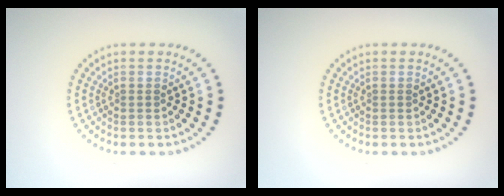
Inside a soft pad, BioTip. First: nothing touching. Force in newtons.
{"total": 0.0}